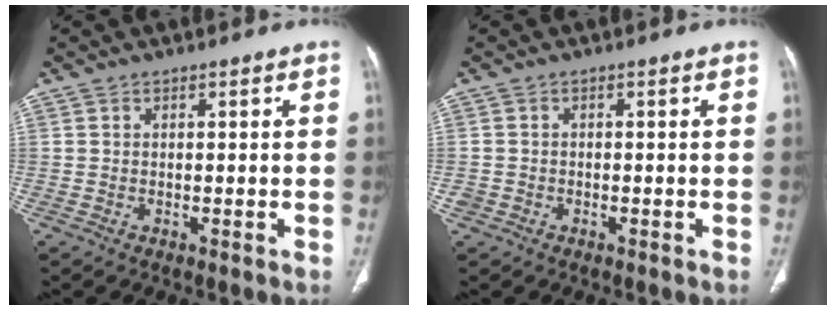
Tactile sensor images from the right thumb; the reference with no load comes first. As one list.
[{"total": 1.3, "force": [-0.6, 1.1, 0.2], "torque": [-0.003, 0.004, -0.014]}]